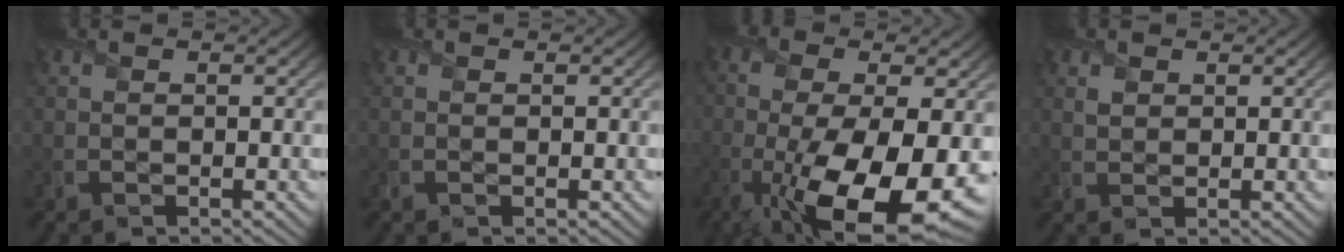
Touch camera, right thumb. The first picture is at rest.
{"total": 0.0}
{"total": 16.5, "force": [-5.8, 6.8, 13.9], "torque": [-0.283, -0.039, -0.087]}
{"total": 1.1, "force": [0.7, 0.8, 0.3], "torque": [-0.008, 0.000, 0.016]}